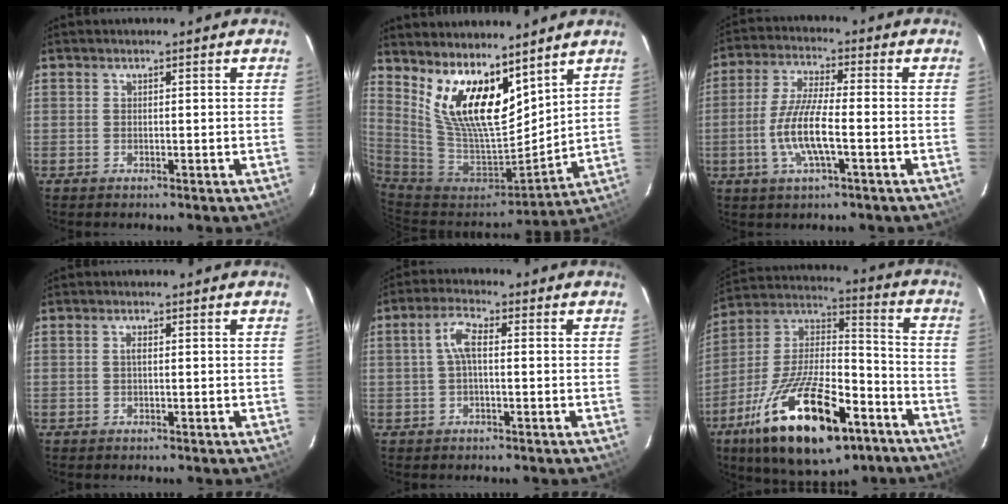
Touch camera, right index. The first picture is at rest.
{"total": 15.5, "force": [9.3, 6.3, 10.7], "torque": [-0.189, -0.010, 0.185]}
{"total": 9.6, "force": [-2.7, 1.8, 9.0], "torque": [-0.186, -0.004, -0.055]}
{"total": 0.8, "force": [0.0, 0.3, 0.8], "torque": [-0.016, 0.004, -0.002]}
{"total": 4.2, "force": [0.1, 1.5, 3.9], "torque": [-0.082, 0.013, 0.002]}
{"total": 26.6, "force": [-14.4, 10.7, 19.7], "torque": [-0.363, -0.015, -0.232]}